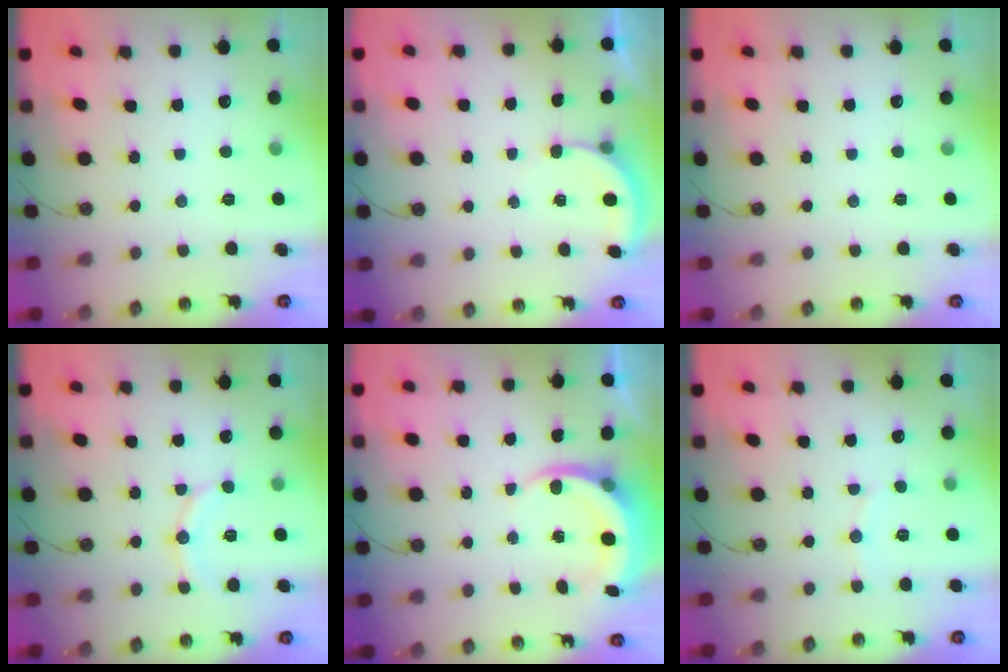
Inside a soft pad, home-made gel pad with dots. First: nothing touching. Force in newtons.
{"total": 2.9, "press": 2.9, "slide": 0.2}
{"total": 0.0}
{"total": 10.8, "press": 10.4, "slide": 3.0}
{"total": 6.0, "press": 6.0, "slide": 0.7}
{"total": 4.5, "press": 4.4, "slide": 0.9}